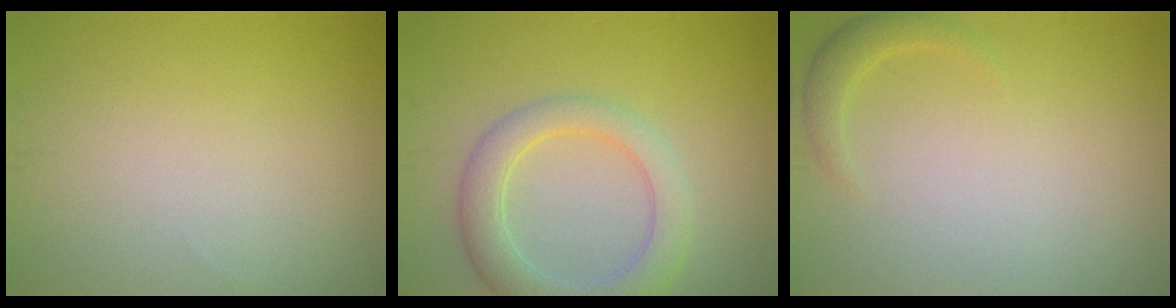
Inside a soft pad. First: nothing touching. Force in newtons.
{"total": 4.6, "press": 4.6, "slide": 0.2}
{"total": 1.5, "press": 1.5, "slide": 0.0}